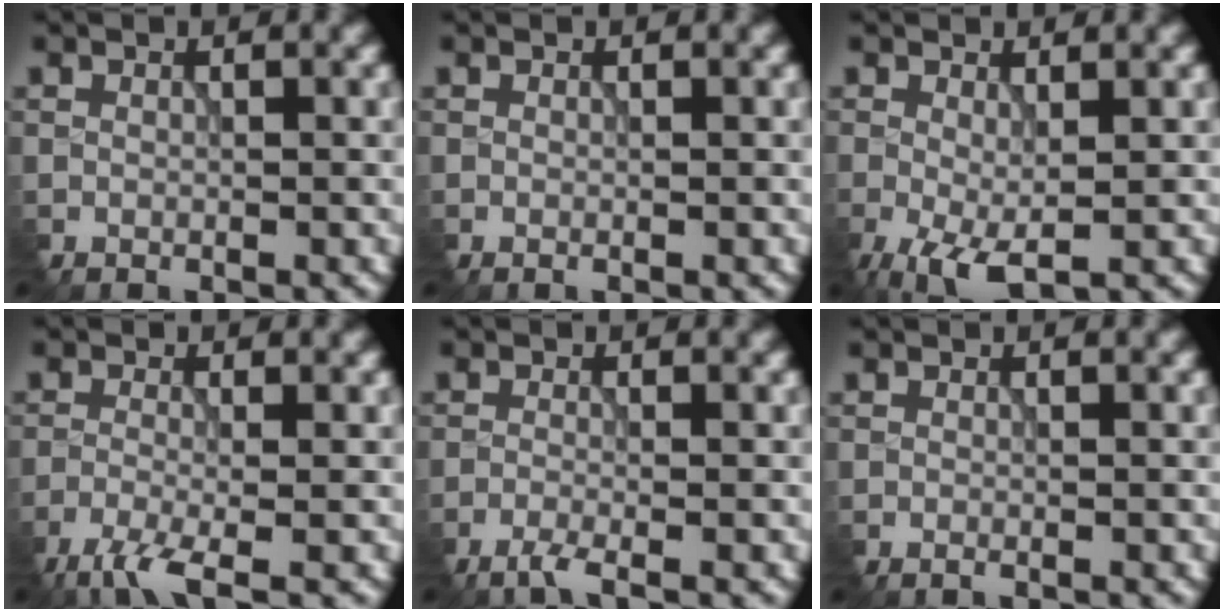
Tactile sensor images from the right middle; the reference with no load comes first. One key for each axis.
{"total": 0.0}
{"total": 3.9, "fx": -1.4, "fy": 1.7, "fz": 3.2, "tx": -0.078, "ty": -0.013, "tz": -0.021}
{"total": 4.0, "fx": -2.8, "fy": 0.7, "fz": 2.8, "tx": -0.065, "ty": -0.006, "tz": -0.058}
{"total": 2.2, "fx": -1.8, "fy": 0.1, "fz": 1.3, "tx": -0.036, "ty": -0.005, "tz": -0.040}
{"total": 0.5, "fx": -0.4, "fy": -0.1, "fz": 0.3, "tx": -0.009, "ty": -0.005, "tz": -0.008}